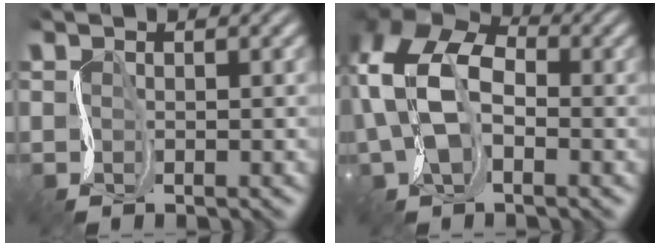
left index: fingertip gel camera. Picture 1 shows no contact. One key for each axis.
{"total": 8.7, "fx": 0.0, "fy": 5.6, "fz": 6.6, "tx": -0.153, "ty": 0.010, "tz": -0.009}